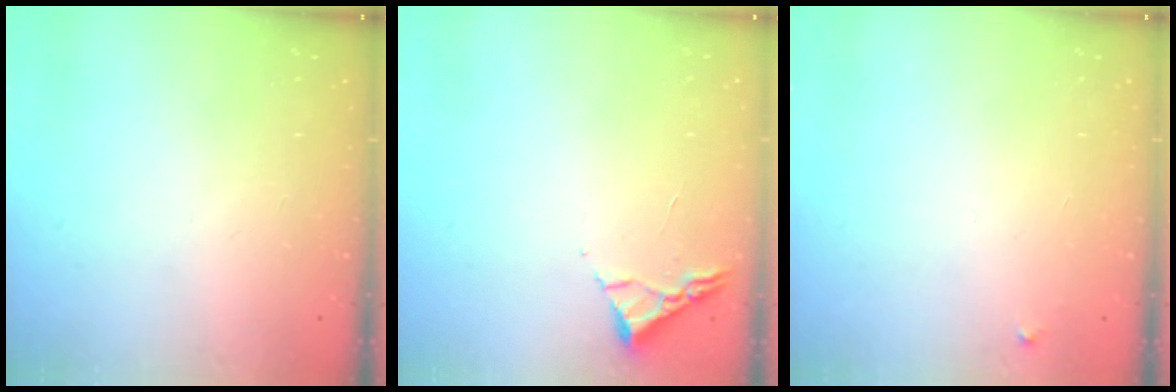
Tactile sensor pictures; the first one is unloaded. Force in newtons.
{"total": 3.0, "press": 2.9, "slide": 0.4}
{"total": 2.3, "press": 2.3, "slide": 0.2}